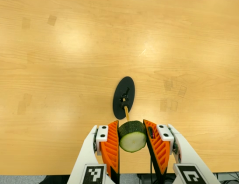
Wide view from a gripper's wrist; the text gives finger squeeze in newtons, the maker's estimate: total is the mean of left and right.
{"total": 10.5, "left": 9.6, "right": 11.4}